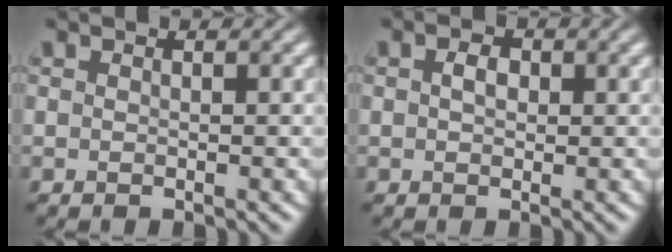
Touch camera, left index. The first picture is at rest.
{"total": 1.6, "force": [0.3, 1.1, 1.2], "torque": [-0.023, 0.003, 0.001]}